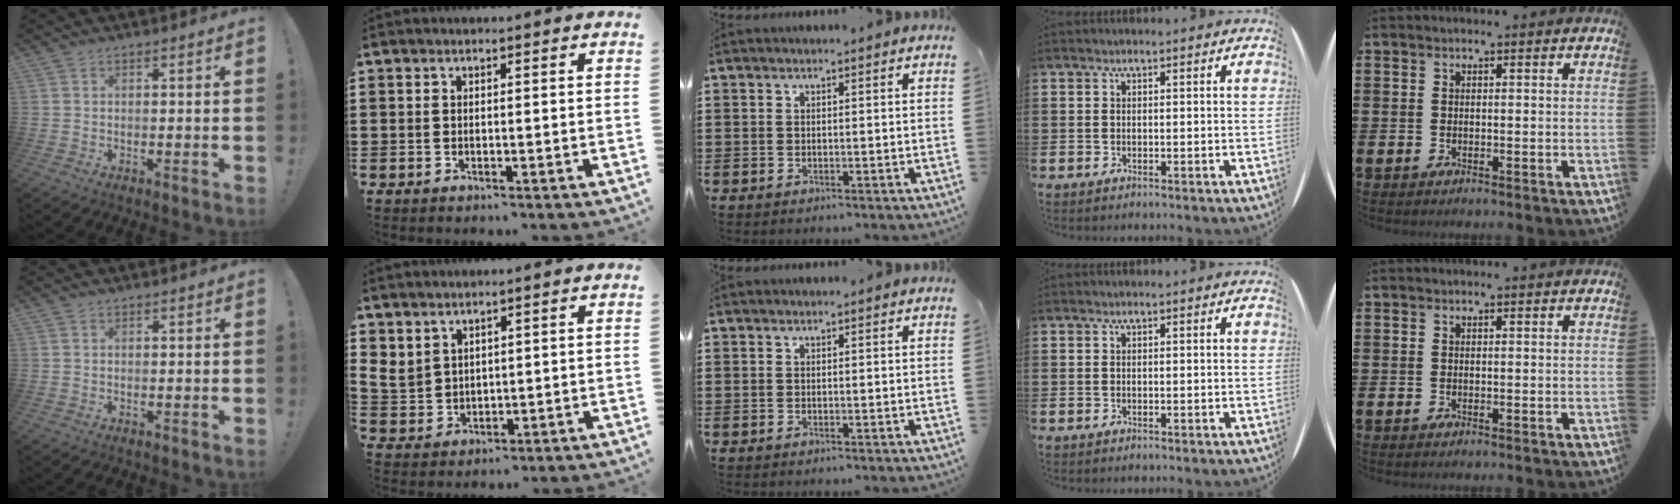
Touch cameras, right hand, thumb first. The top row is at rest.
{"index": {"total": 3.5, "force": [2.7, 2.2, 0.4], "torque": [-0.023, 0.003, 0.053]}}